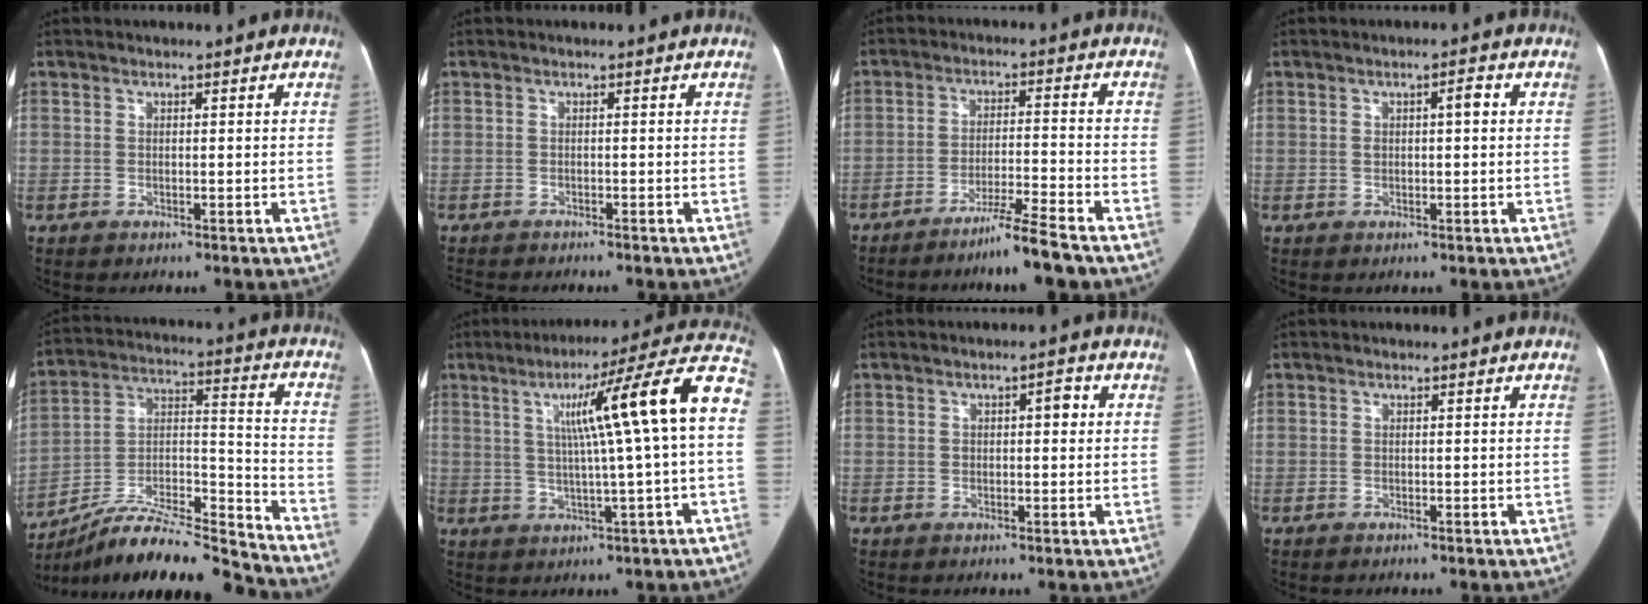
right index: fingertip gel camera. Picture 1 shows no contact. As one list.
[{"total": 3.6, "force": [-3.3, 0.9, 1.0], "torque": [-0.008, -0.007, -0.051]}, {"total": 7.6, "force": [-6.1, -1.2, 4.4], "torque": [-0.070, -0.020, -0.110]}, {"total": 2.8, "force": [0.4, 1.1, 2.6], "torque": [-0.047, 0.018, 0.010]}, {"total": 19.9, "force": [-18.5, 1.1, 7.2], "torque": [-0.137, 0.031, -0.318]}, {"total": 16.7, "force": [2.2, -0.5, 16.6], "torque": [-0.229, 0.033, 0.026]}, {"total": 2.6, "force": [0.4, 1.3, 2.2], "torque": [-0.034, 0.023, 0.007]}, {"total": 0.6, "force": [-0.3, 0.5, -0.1], "torque": [0.000, 0.006, -0.007]}]